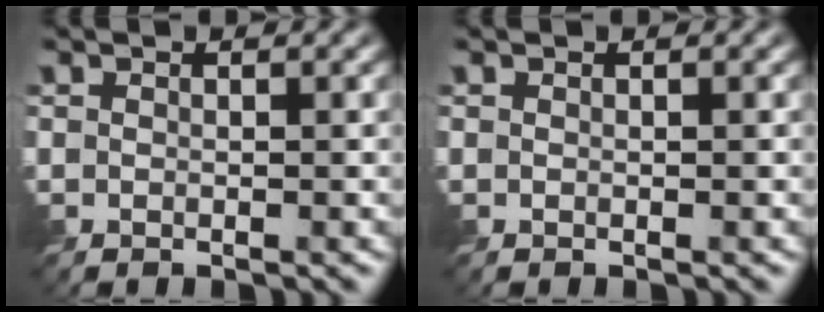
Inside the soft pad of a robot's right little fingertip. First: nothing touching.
{"total": 0.0}